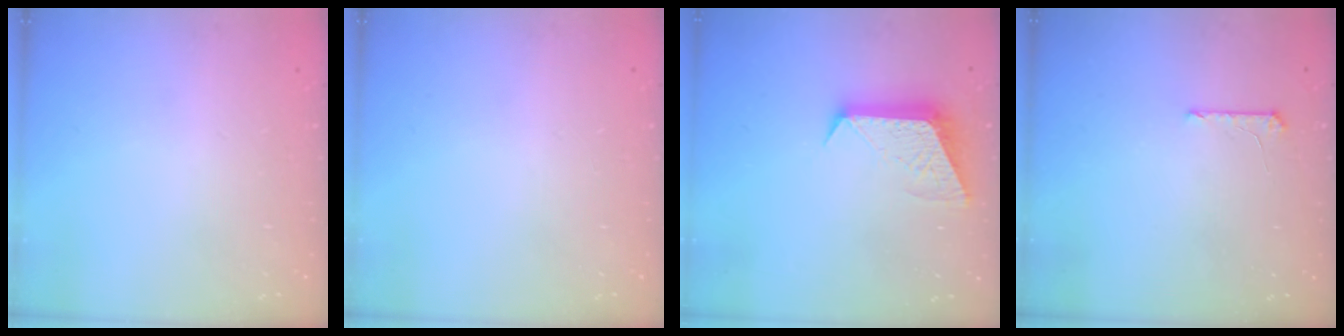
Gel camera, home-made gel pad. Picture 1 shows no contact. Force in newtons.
{"total": 0.0}
{"total": 10.0, "press": 10.0, "slide": 0.1}
{"total": 5.5, "press": 5.5, "slide": 0.6}